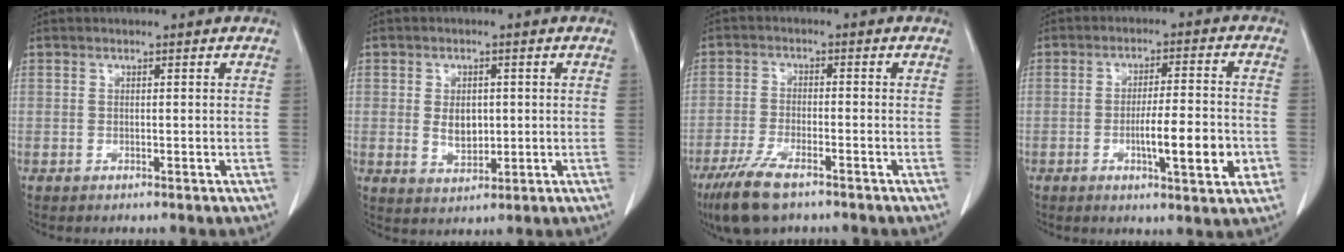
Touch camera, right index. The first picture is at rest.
{"total": 4.4, "force": [0.2, 2.9, 3.2], "torque": [-0.056, 0.001, 0.014]}
{"total": 8.3, "force": [-5.8, 2.0, 5.5], "torque": [-0.110, -0.018, -0.100]}
{"total": 9.7, "force": [-2.6, 1.3, 9.3], "torque": [-0.144, -0.003, -0.039]}